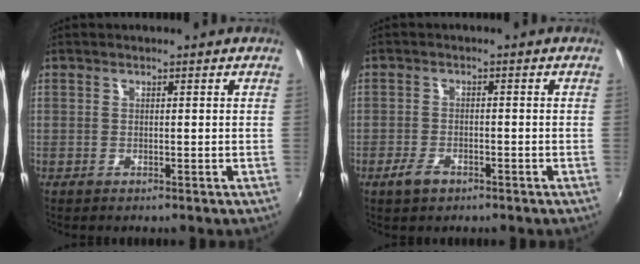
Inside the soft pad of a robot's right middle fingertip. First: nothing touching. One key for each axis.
{"total": 3.4, "fx": -2.3, "fy": 1.7, "fz": 1.9, "tx": -0.049, "ty": -0.004, "tz": -0.043}